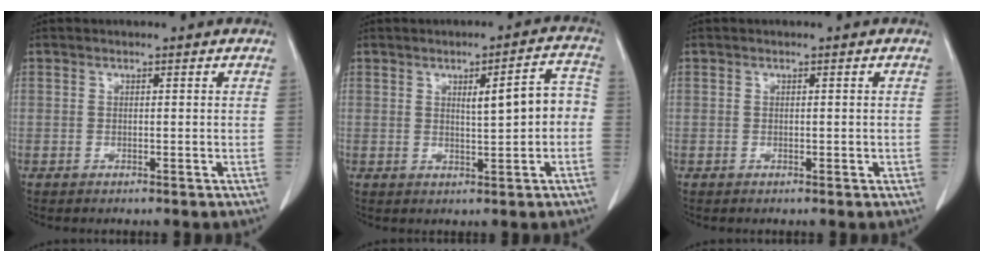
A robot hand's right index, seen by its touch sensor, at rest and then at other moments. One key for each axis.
{"total": 6.2, "fx": 0.1, "fy": 1.3, "fz": 6.1, "tx": -0.083, "ty": 0.022, "tz": 0.004}
{"total": 0.7, "fx": -0.2, "fy": 0.4, "fz": 0.5, "tx": -0.007, "ty": 0.000, "tz": -0.003}